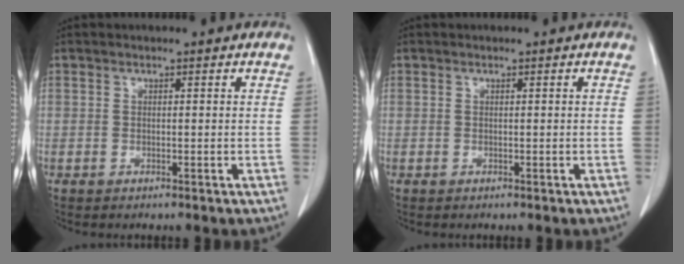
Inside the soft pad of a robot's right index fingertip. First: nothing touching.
{"total": 0.0}